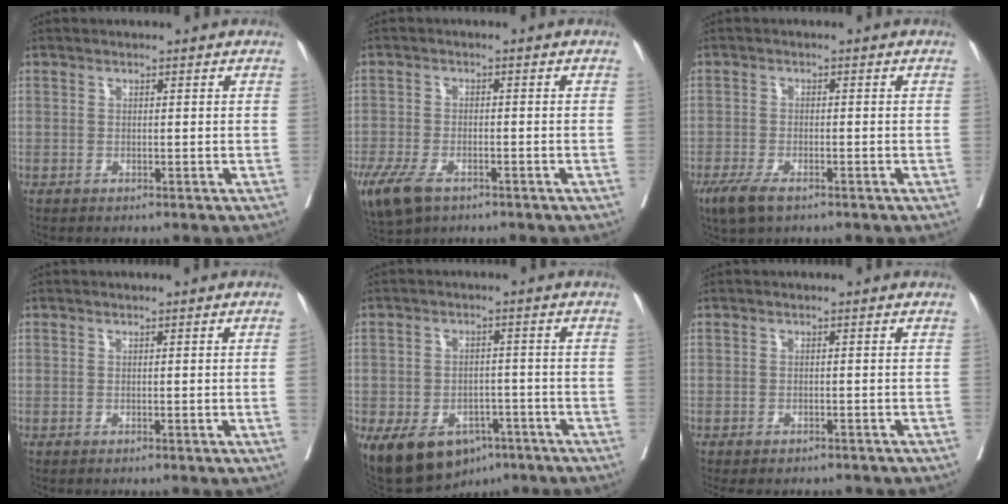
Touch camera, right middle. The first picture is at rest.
{"total": 10.1, "force": [-6.2, 4.9, 6.3], "torque": [-0.142, -0.017, -0.101]}
{"total": 4.5, "force": [-2.9, 1.4, 3.1], "torque": [-0.063, -0.009, -0.050]}
{"total": 1.6, "force": [-0.1, -0.6, 1.5], "torque": [-0.023, -0.002, 0.002]}
{"total": 12.4, "force": [-7.3, 7.6, 6.7], "torque": [-0.117, 0.007, -0.106]}
{"total": 6.1, "force": [-5.5, 1.5, 2.1], "torque": [-0.017, 0.000, -0.067]}